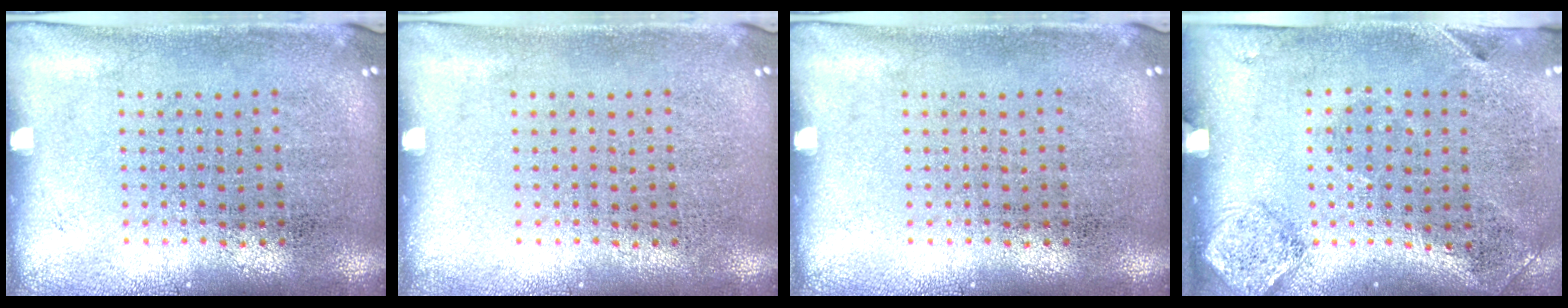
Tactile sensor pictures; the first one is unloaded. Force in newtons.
{"total": 0.0}
{"total": 0.0}
{"total": 2.0, "press": 1.1, "slide": 1.7}